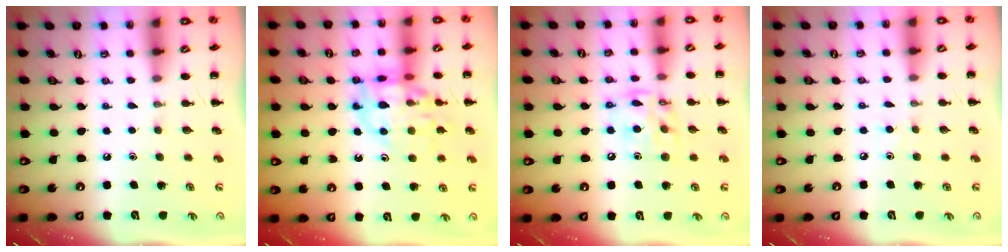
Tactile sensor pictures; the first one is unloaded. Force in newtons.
{"total": 14.8, "press": 14.6, "slide": 2.0}
{"total": 12.8, "press": 12.5, "slide": 2.5}
{"total": 2.4, "press": 2.3, "slide": 0.8}